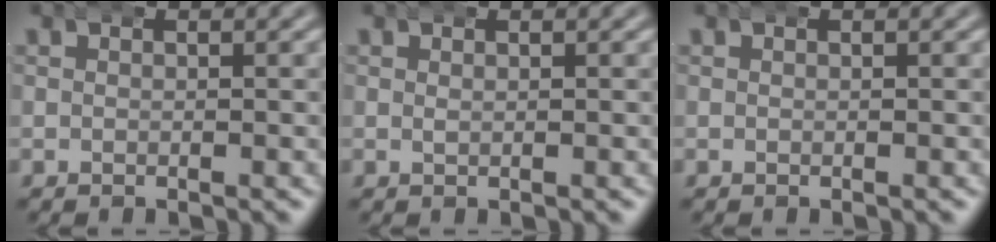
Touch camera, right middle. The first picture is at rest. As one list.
[{"total": 0.6, "force": [0.2, 0.2, 0.5], "torque": [-0.009, -0.001, 0.005]}, {"total": 0.0}]